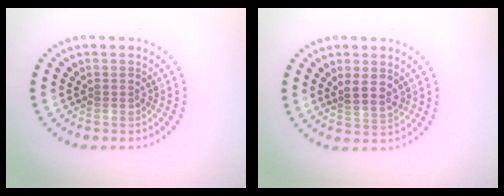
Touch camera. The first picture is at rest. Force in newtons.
{"total": 2.3, "press": 2.1, "slide": 0.9}